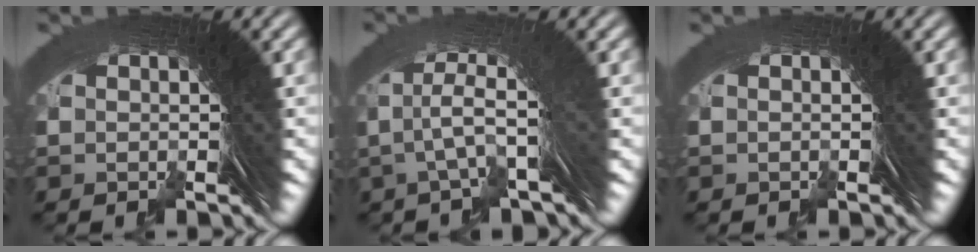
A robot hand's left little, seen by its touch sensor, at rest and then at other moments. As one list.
[{"total": 2.5, "force": [0.2, -0.2, 2.5], "torque": [-0.052, 0.000, 0.008]}, {"total": 0.0}]